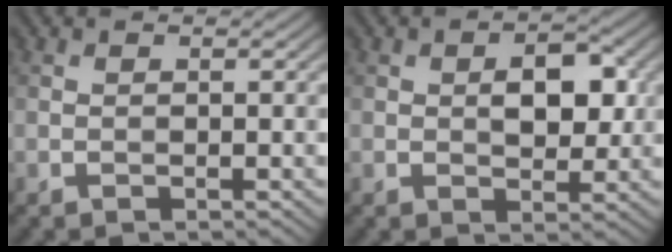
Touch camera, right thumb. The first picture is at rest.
{"total": 5.0, "force": [0.7, 2.8, 4.1], "torque": [-0.058, -0.002, 0.010]}